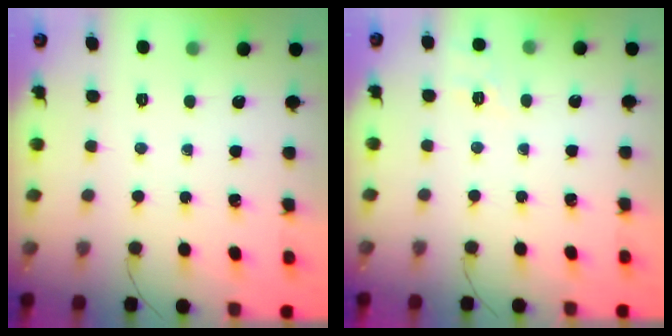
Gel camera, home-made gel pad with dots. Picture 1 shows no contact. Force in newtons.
{"total": 7.3, "press": 7.1, "slide": 1.5}